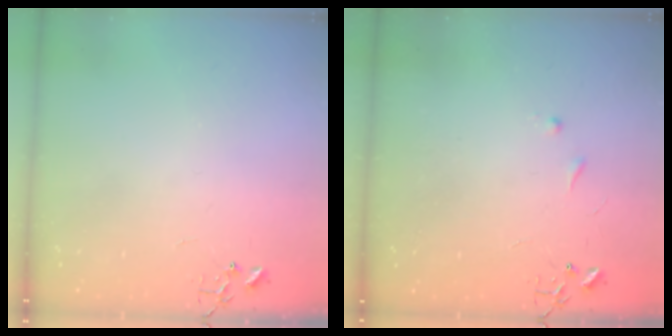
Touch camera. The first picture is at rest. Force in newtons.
{"total": 5.3, "press": 5.2, "slide": 0.7}